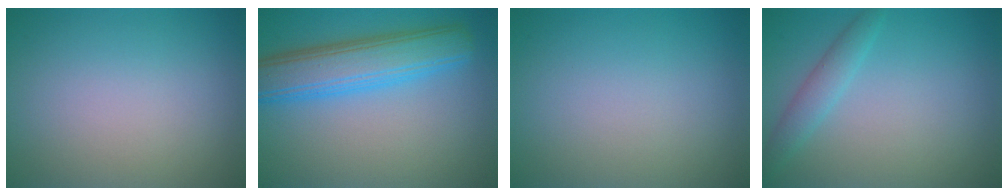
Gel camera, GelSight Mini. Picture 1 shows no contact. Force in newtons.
{"total": 6.8, "press": 6.8, "slide": 0.1}
{"total": 0.0}
{"total": 2.0, "press": 2.0, "slide": 0.1}